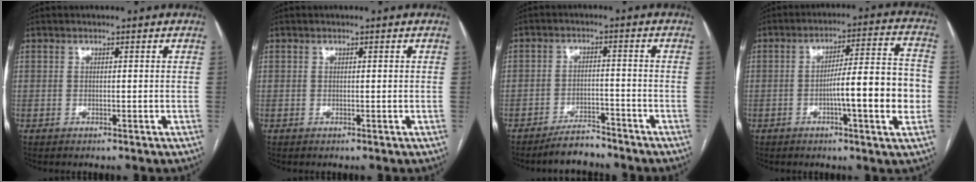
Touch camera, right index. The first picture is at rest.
{"total": 0.0}
{"total": 4.6, "force": [-4.3, 1.4, 1.0], "torque": [-0.018, -0.004, -0.072]}
{"total": 12.7, "force": [-2.8, 0.9, 12.4], "torque": [-0.184, 0.013, -0.043]}